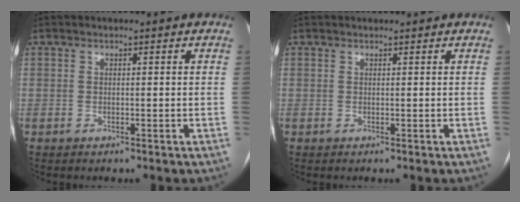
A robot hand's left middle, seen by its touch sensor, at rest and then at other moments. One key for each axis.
{"total": 1.6, "fx": 1.5, "fy": 0.3, "fz": 0.4, "tx": -0.009, "ty": 0.022, "tz": 0.022}